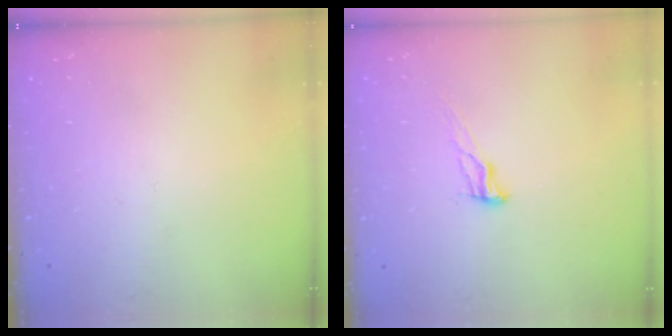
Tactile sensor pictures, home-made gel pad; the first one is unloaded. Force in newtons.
{"total": 8.6, "press": 8.2, "slide": 2.5}